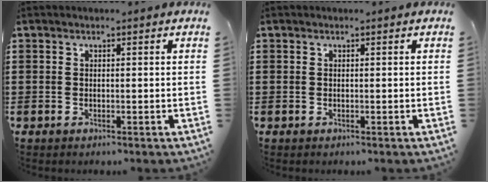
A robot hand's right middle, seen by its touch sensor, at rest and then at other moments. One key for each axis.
{"total": 0.0}